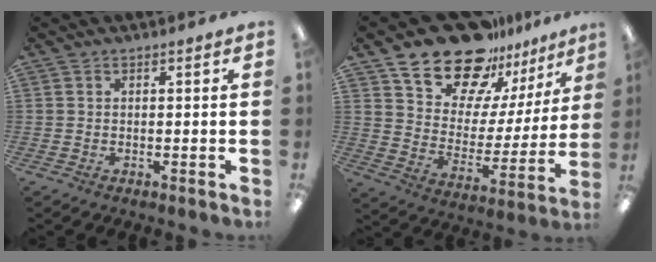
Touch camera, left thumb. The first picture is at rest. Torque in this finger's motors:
{"motor_torque": [0.33, 0.33, 1.31, -1.46, 0.22]}